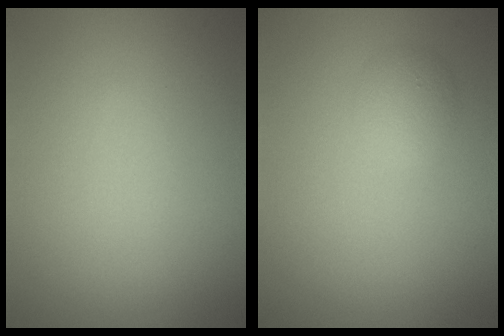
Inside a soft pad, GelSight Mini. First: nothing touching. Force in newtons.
{"total": 1.7, "press": 1.7, "slide": 0.2}